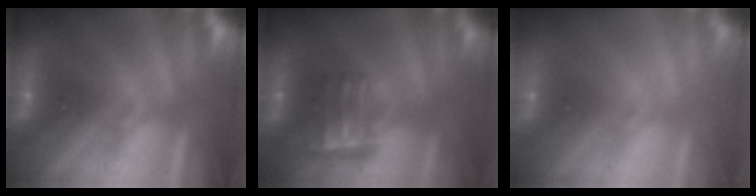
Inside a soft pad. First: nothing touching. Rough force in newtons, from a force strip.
{"total": 7.3}
{"total": 2.2}